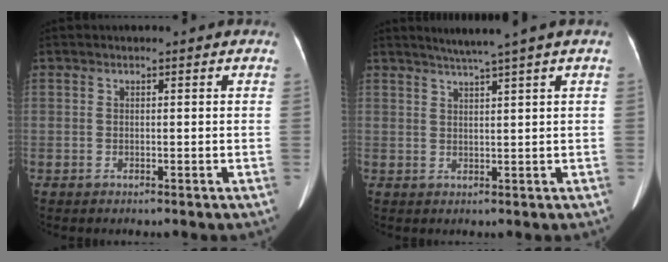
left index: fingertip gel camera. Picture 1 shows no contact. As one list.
[{"total": 4.3, "force": [3.2, -1.4, 2.5], "torque": [-0.036, 0.006, 0.054]}]